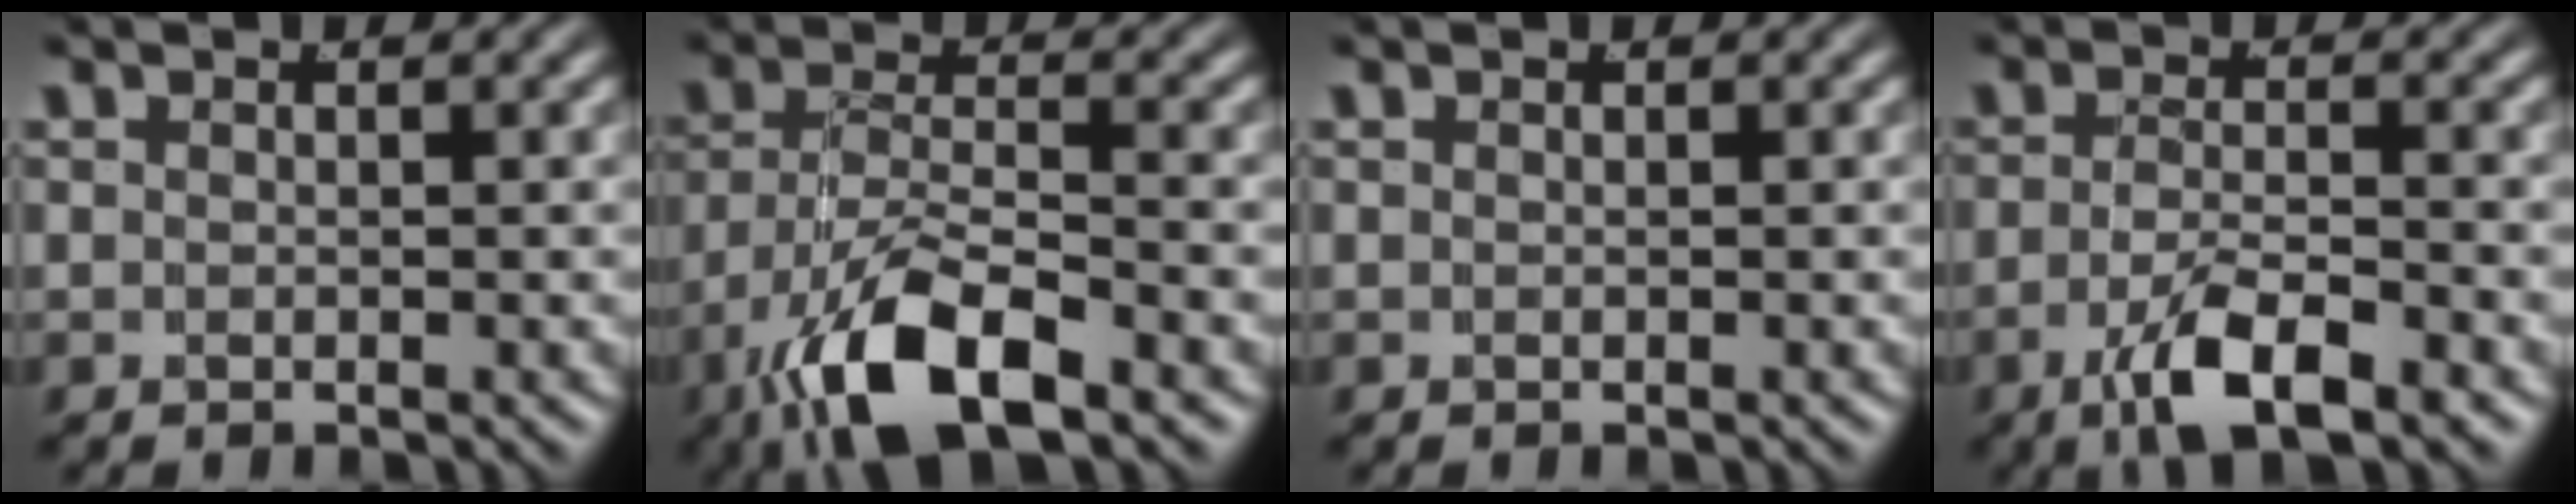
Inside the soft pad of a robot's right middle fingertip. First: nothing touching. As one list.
[{"total": 7.2, "force": [-3.5, 2.6, 5.7], "torque": [-0.113, -0.026, -0.045]}, {"total": 0.0}, {"total": 5.0, "force": [-3.0, 1.2, 3.9], "torque": [-0.068, -0.017, -0.041]}]